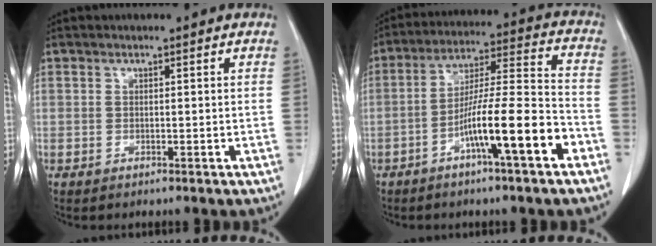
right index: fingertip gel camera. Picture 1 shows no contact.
{"total": 14.0, "force": [-6.3, 0.7, 12.5], "torque": [-0.213, 0.007, -0.106]}